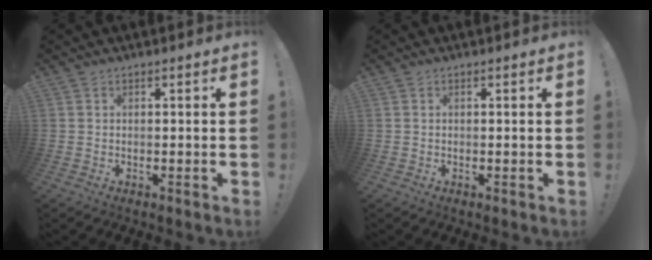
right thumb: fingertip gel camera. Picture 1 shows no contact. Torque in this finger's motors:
{"motor_torque": [0.12, 0.08, 0.16, -0.01, 0.00]}